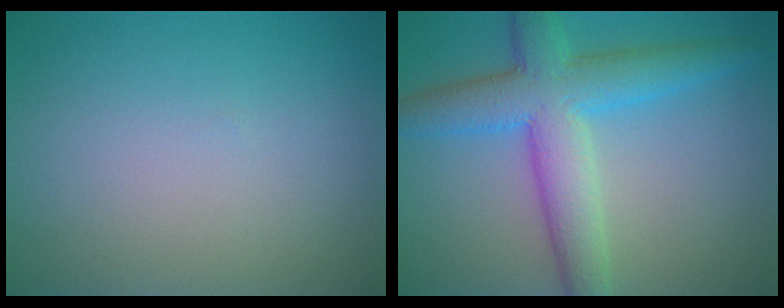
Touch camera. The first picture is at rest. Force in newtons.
{"total": 7.4, "press": 7.4, "slide": 0.2}